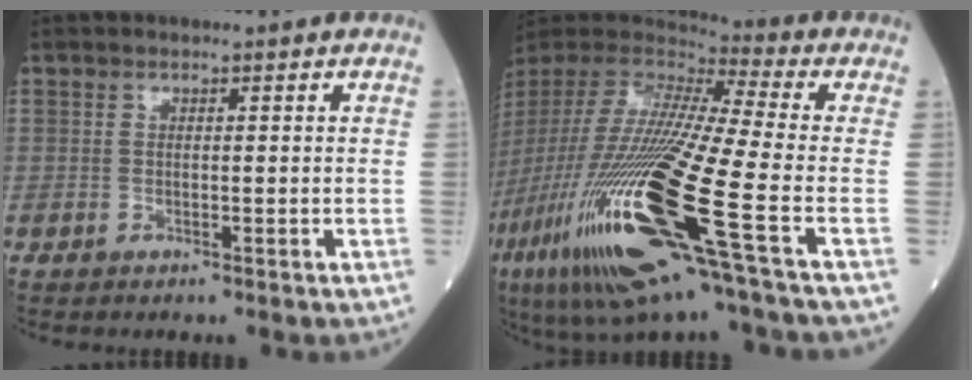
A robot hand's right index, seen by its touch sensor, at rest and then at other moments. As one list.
[{"total": 31.4, "force": [-12.4, 2.6, 28.7], "torque": [-0.637, -0.083, -0.246]}]